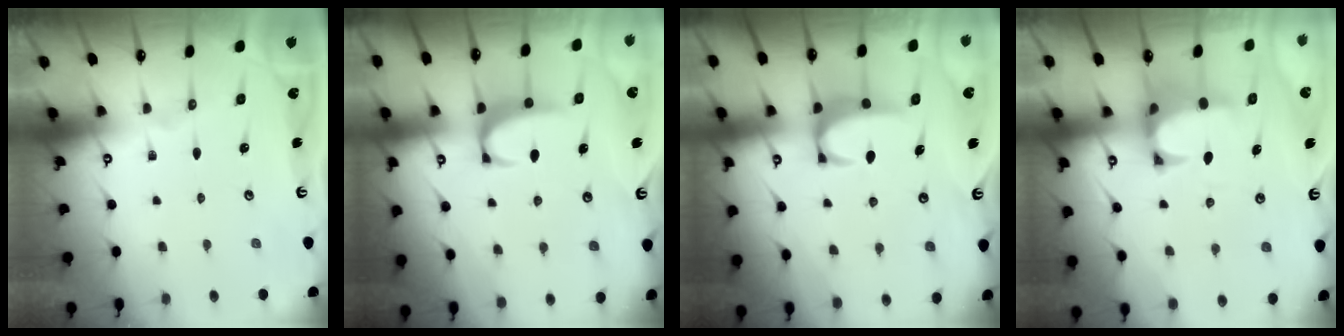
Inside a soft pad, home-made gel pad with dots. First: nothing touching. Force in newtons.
{"total": 2.3, "press": 2.2, "slide": 0.6}
{"total": 2.9, "press": 2.9, "slide": 0.3}
{"total": 2.6, "press": 2.4, "slide": 1.1}